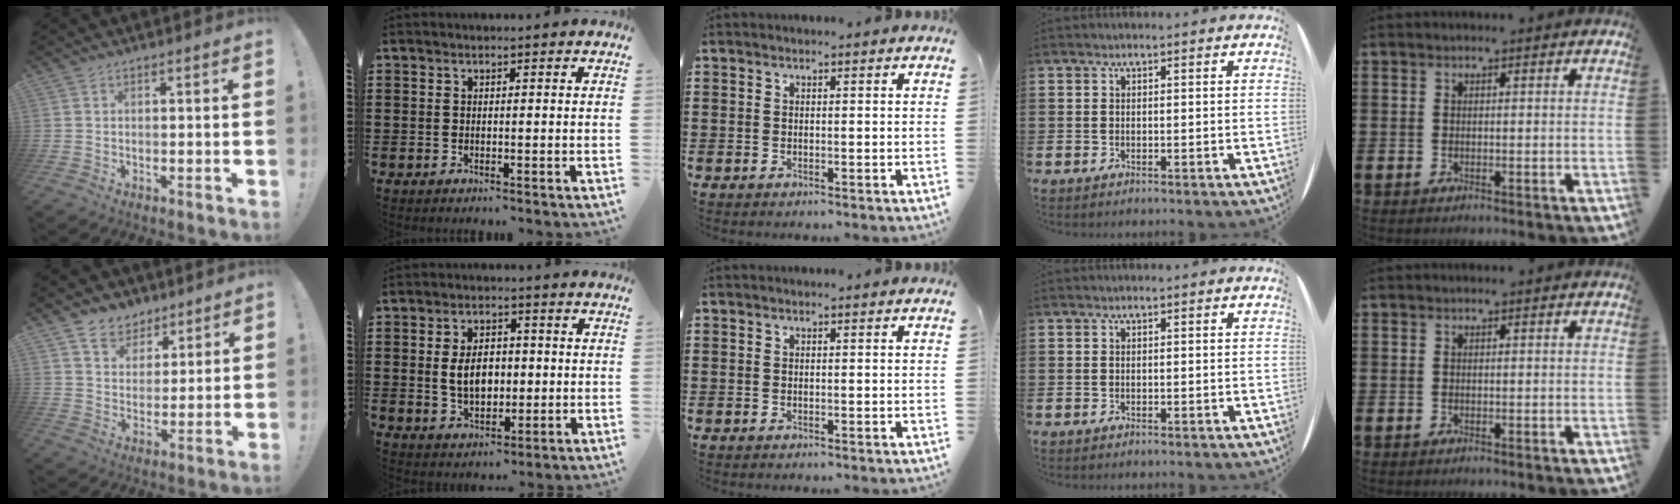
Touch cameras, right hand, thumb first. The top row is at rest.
{"thumb": {"total": 7.6, "force": [5.2, 5.5, 1.0], "torque": [-0.020, -0.041, 0.100]}, "index": {"total": 6.0, "force": [0.1, 3.9, 4.6], "torque": [-0.079, 0.007, -0.004]}}